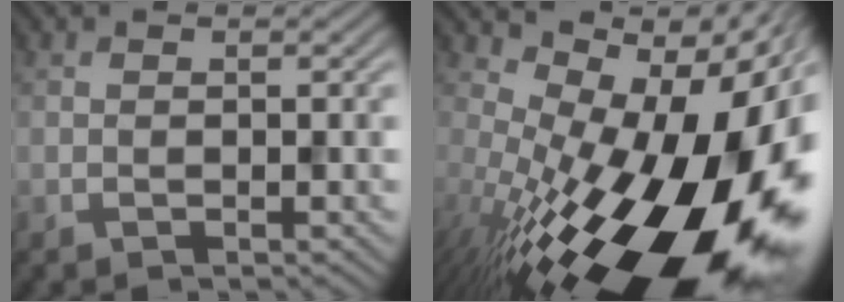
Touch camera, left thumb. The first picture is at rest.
{"total": 20.2, "force": [-3.4, 9.2, 17.7], "torque": [-0.266, -0.040, -0.047]}